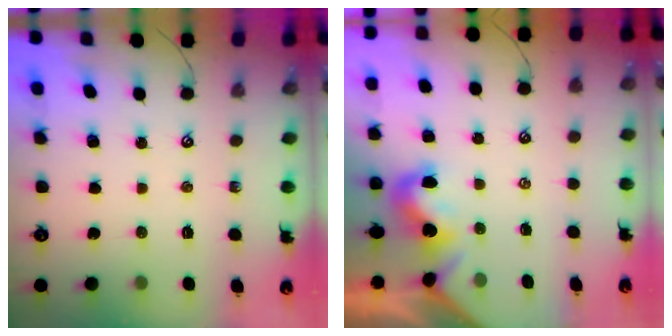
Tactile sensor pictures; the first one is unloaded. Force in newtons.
{"total": 0.0}